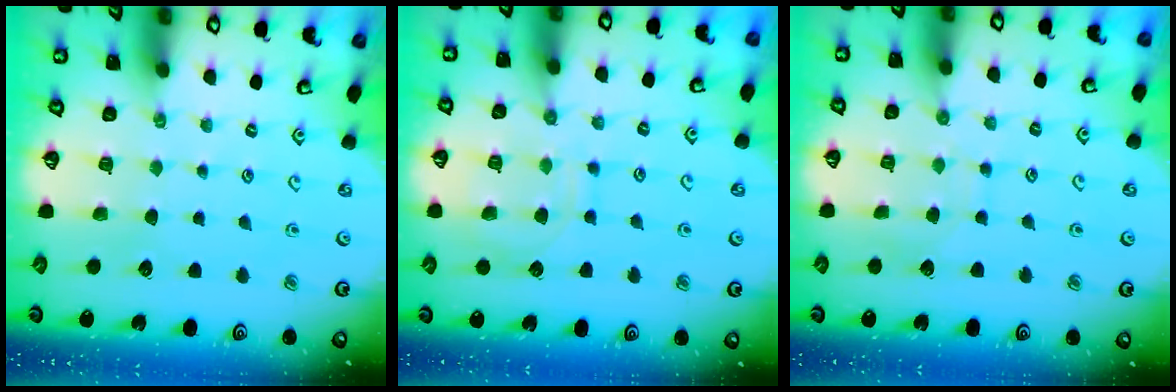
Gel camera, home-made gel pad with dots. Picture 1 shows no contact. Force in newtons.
{"total": 10.3, "press": 10.2, "slide": 1.0}
{"total": 5.1, "press": 5.1, "slide": 0.4}